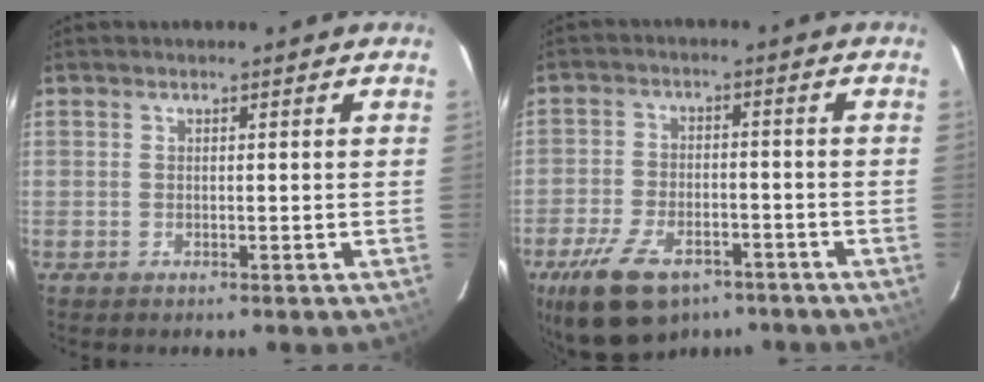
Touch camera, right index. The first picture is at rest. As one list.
[{"total": 14.2, "force": [-9.2, 7.2, 8.1], "torque": [-0.184, -0.016, -0.156]}]